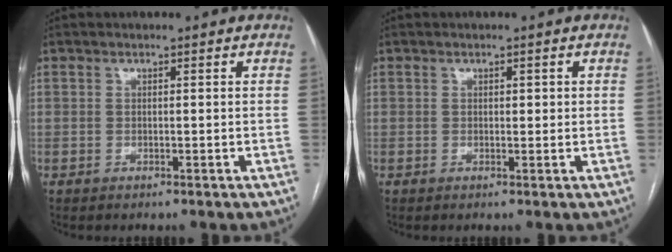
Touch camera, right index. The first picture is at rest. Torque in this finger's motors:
{"motor_torque": [-0.52, 0.44, -0.07, -0.01]}